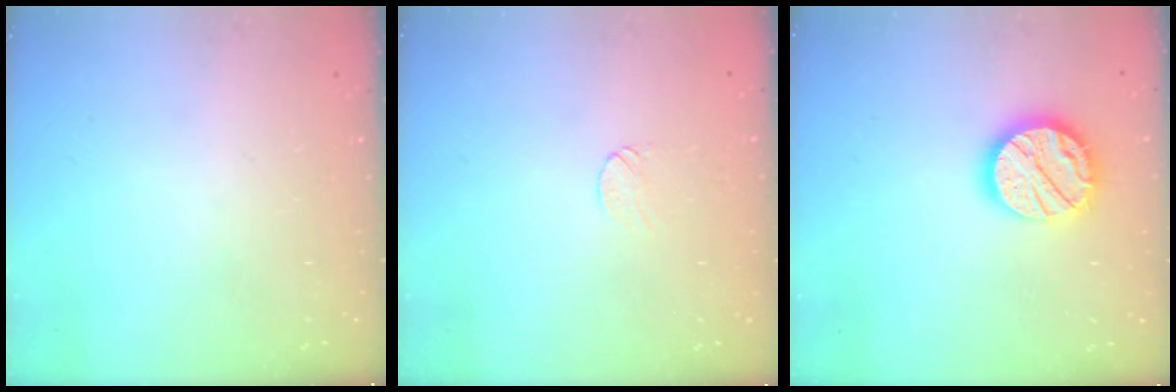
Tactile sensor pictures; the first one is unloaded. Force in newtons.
{"total": 4.9, "press": 4.8, "slide": 0.4}
{"total": 15.6, "press": 15.5, "slide": 1.3}